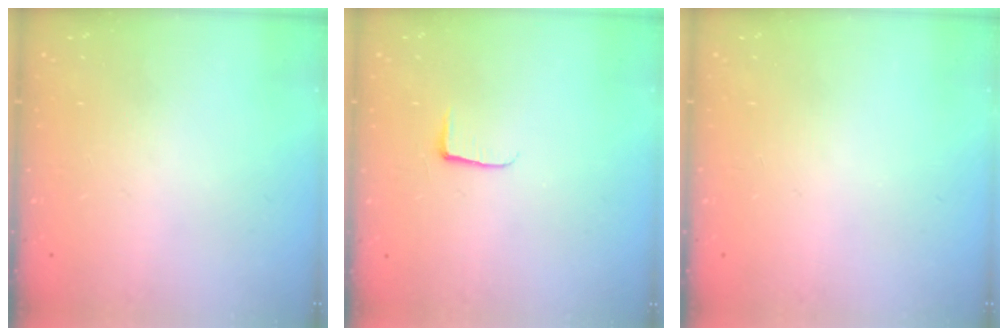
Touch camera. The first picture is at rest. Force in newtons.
{"total": 4.0, "press": 4.0, "slide": 0.5}
{"total": 0.0}